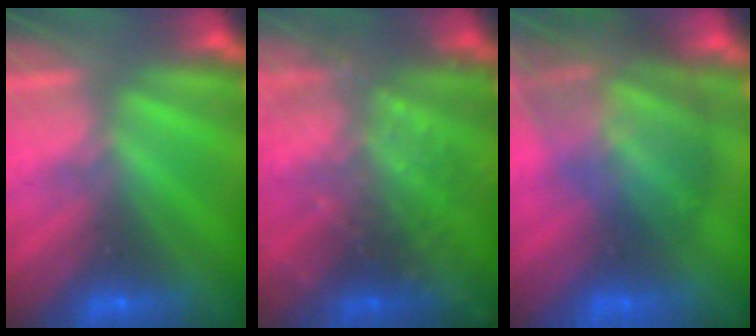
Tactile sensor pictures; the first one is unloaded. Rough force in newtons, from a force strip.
{"total": 9.1}
{"total": 7.2}